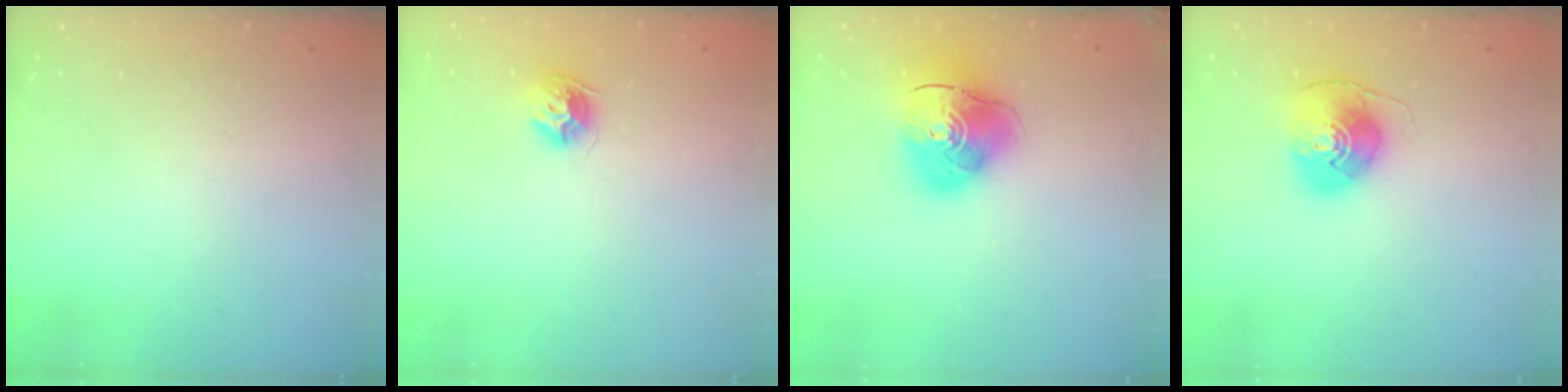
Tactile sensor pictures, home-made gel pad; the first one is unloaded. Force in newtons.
{"total": 8.8, "press": 8.8, "slide": 0.4}
{"total": 12.7, "press": 12.6, "slide": 2.0}
{"total": 9.8, "press": 9.7, "slide": 1.2}